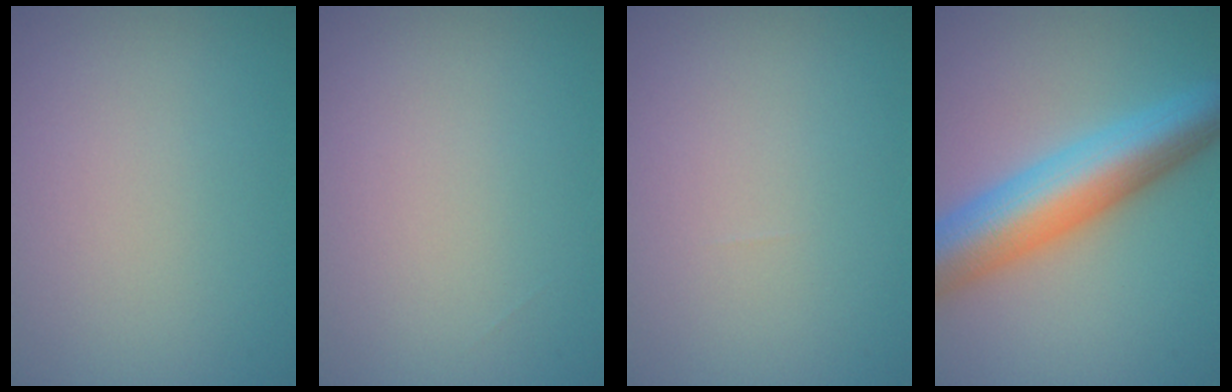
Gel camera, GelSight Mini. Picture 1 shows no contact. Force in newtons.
{"total": 0.0}
{"total": 0.0}
{"total": 9.6, "press": 9.6, "slide": 0.3}